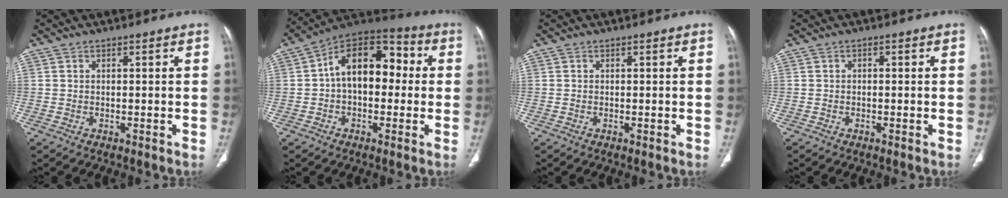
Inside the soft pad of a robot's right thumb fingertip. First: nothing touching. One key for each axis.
{"total": 15.6, "fx": 1.1, "fy": 9.8, "fz": 12.1, "tx": -0.152, "ty": 0.047, "tz": 0.004}
{"total": 0.0}
{"total": 0.6, "fx": -0.1, "fy": 0.4, "fz": 0.4, "tx": -0.005, "ty": 0.002, "tz": -0.003}